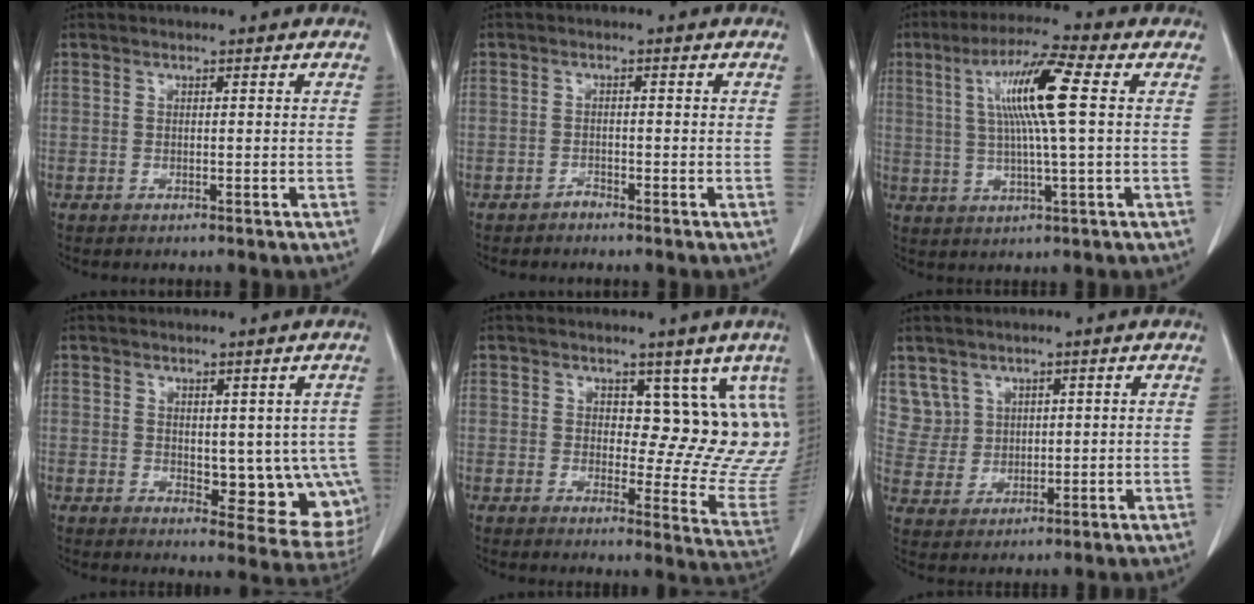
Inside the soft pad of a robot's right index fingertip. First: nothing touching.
{"total": 0.9, "force": [-0.9, 0.2, 0.0], "torque": [0.005, 0.001, -0.018]}
{"total": 11.0, "force": [2.3, -0.1, 10.8], "torque": [-0.201, 0.010, 0.039]}
{"total": 10.7, "force": [-0.3, 5.4, 9.2], "torque": [-0.092, -0.009, 0.012]}
{"total": 11.8, "force": [6.4, 5.6, 8.2], "torque": [-0.080, -0.022, 0.072]}
{"total": 5.5, "force": [3.2, 4.4, -0.3], "torque": [0.014, 0.007, 0.074]}